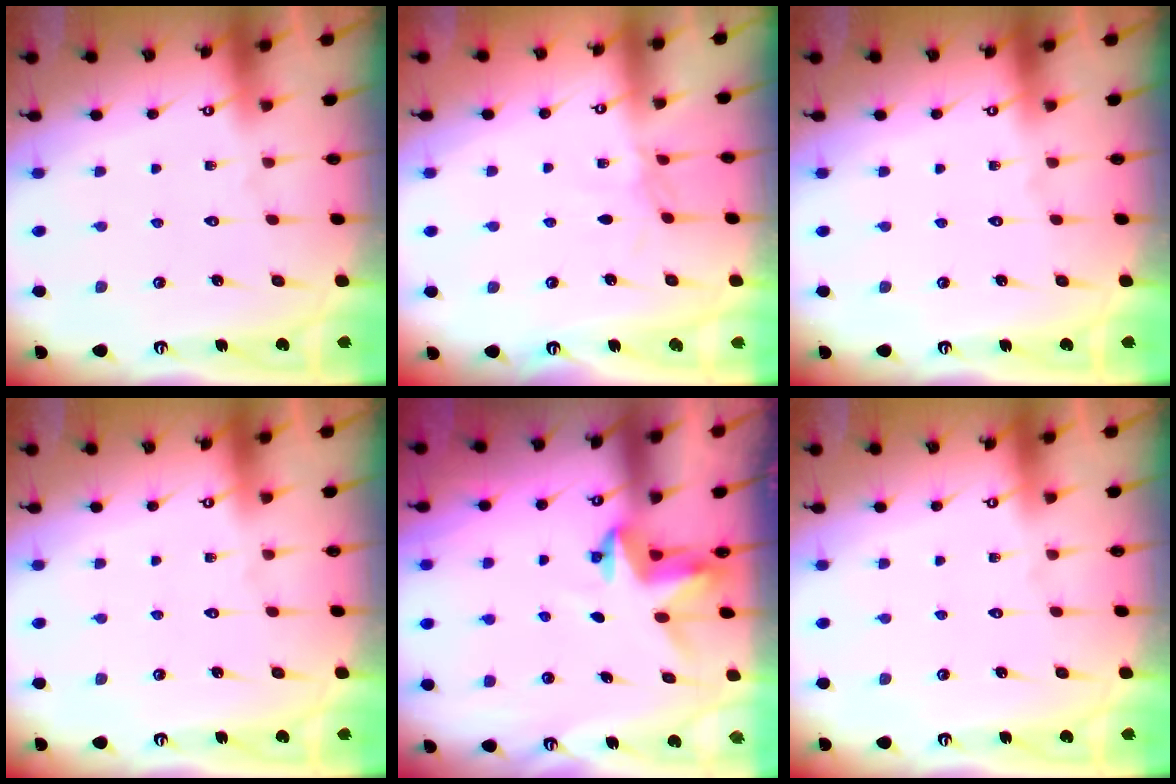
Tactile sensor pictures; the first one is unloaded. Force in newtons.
{"total": 2.3, "press": 2.3, "slide": 0.5}
{"total": 0.0}
{"total": 0.0}
{"total": 3.6, "press": 3.6, "slide": 0.3}
{"total": 0.0}